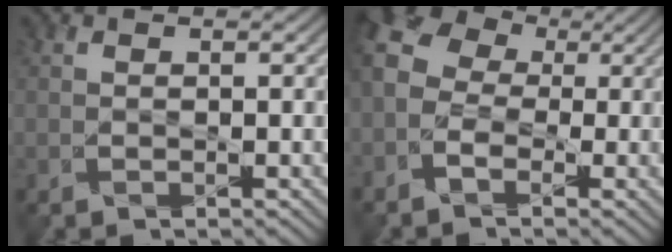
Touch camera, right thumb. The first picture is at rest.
{"total": 9.0, "force": [-1.1, 7.2, 5.3], "torque": [-0.146, 0.005, -0.034]}